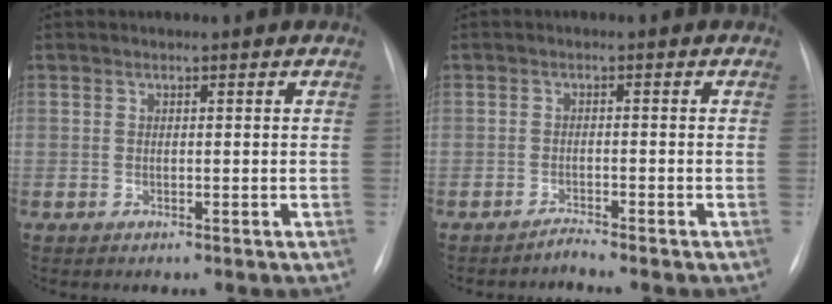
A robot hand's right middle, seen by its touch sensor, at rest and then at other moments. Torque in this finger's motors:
{"motor_torque": [-0.16, 0.17, -0.07, 0.00]}